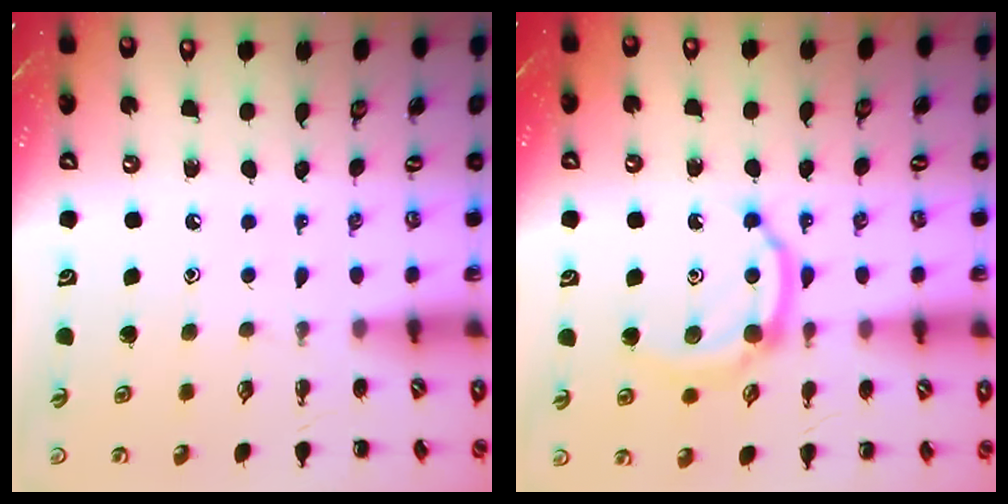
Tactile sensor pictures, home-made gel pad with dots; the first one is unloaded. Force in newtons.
{"total": 7.9, "press": 7.8, "slide": 0.9}